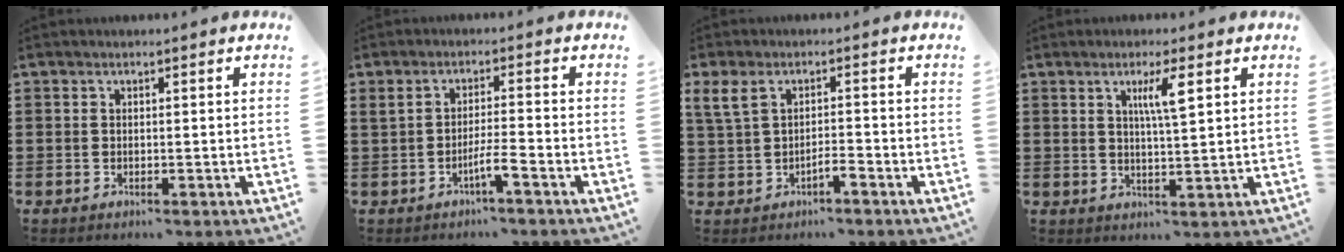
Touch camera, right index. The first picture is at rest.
{"total": 3.4, "force": [-1.8, 0.0, 3.0], "torque": [-0.052, -0.002, -0.034]}
{"total": 3.3, "force": [-0.8, 1.5, 2.8], "torque": [-0.062, 0.005, -0.019]}
{"total": 4.4, "force": [1.9, 0.5, 3.9], "torque": [-0.075, 0.002, 0.026]}